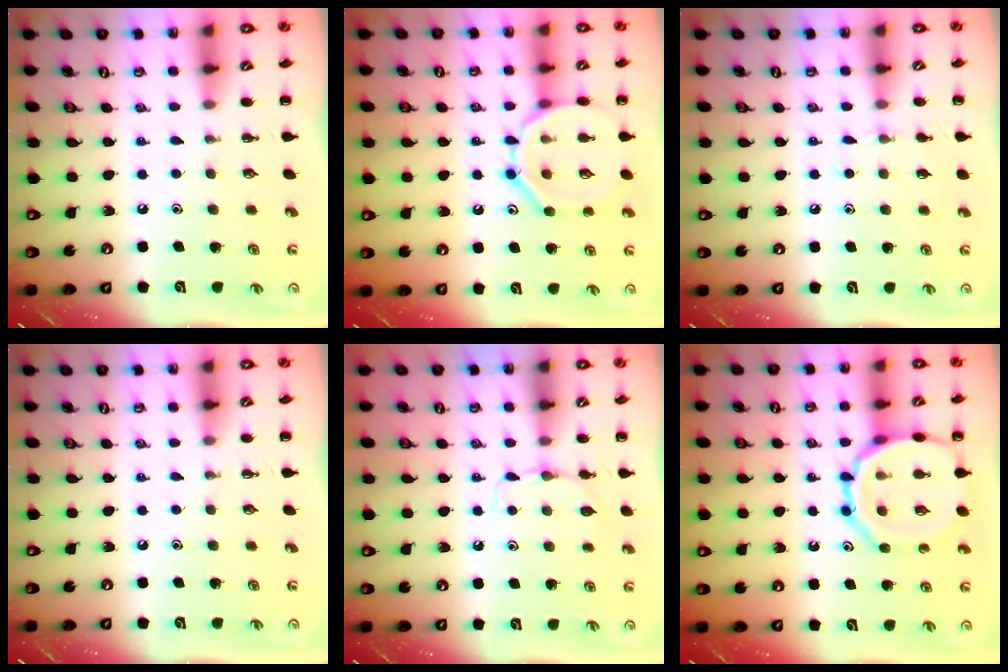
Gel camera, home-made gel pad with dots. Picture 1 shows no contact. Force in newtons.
{"total": 12.4, "press": 12.3, "slide": 1.1}
{"total": 5.5, "press": 5.3, "slide": 1.6}
{"total": 0.0}
{"total": 5.9, "press": 5.8, "slide": 1.4}
{"total": 14.6, "press": 14.6, "slide": 1.6}